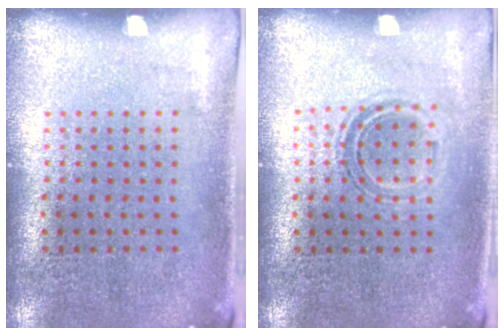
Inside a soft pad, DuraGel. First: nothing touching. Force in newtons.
{"total": 1.2, "press": 0.9, "slide": 0.7}